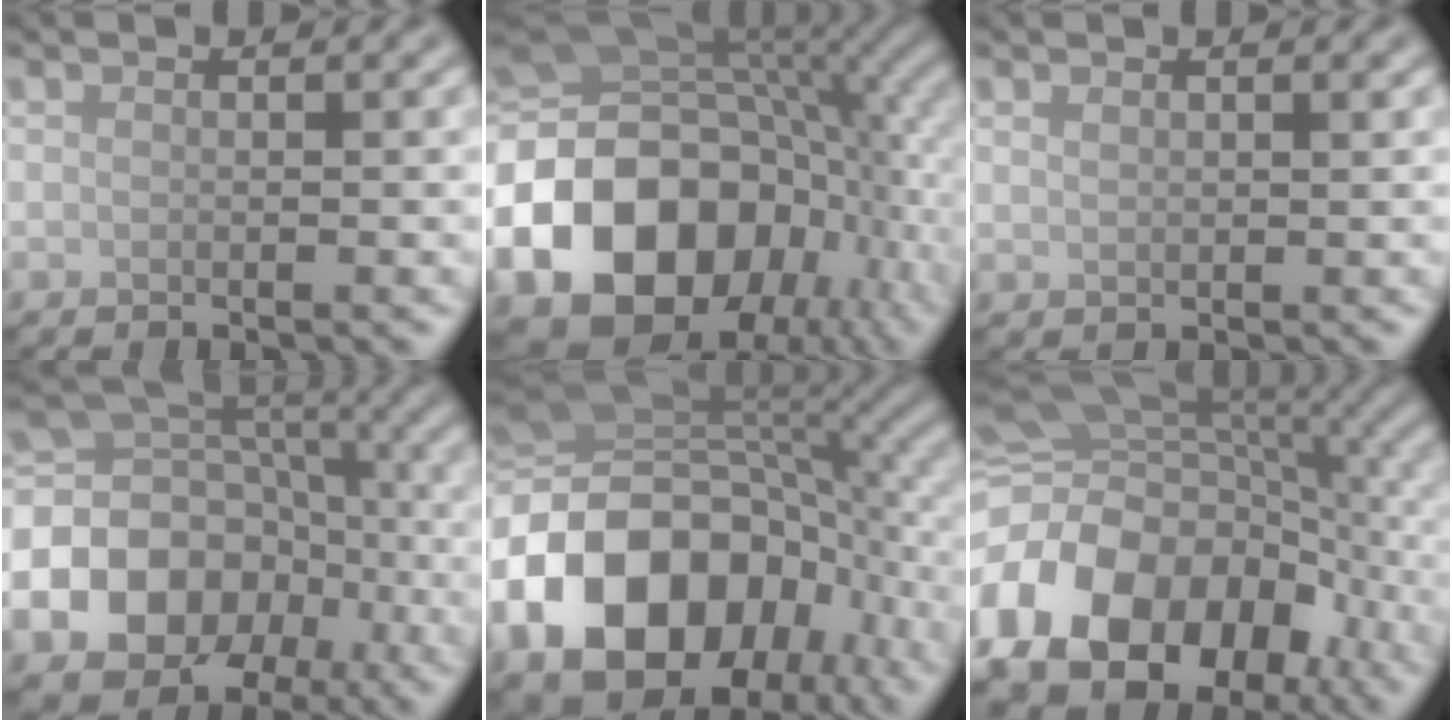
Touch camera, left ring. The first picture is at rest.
{"total": 20.8, "force": [-6.5, 15.2, 12.6], "torque": [-0.259, -0.017, -0.103]}
{"total": 1.0, "force": [0.6, 0.5, 0.6], "torque": [-0.013, -0.001, 0.016]}
{"total": 16.4, "force": [-5.3, 13.9, 6.8], "torque": [-0.138, -0.007, -0.096]}
{"total": 18.1, "force": [-5.4, 13.3, 11.1], "torque": [-0.234, -0.010, -0.099]}
{"total": 17.0, "force": [-6.5, 12.2, 9.8], "torque": [-0.236, -0.008, -0.115]}